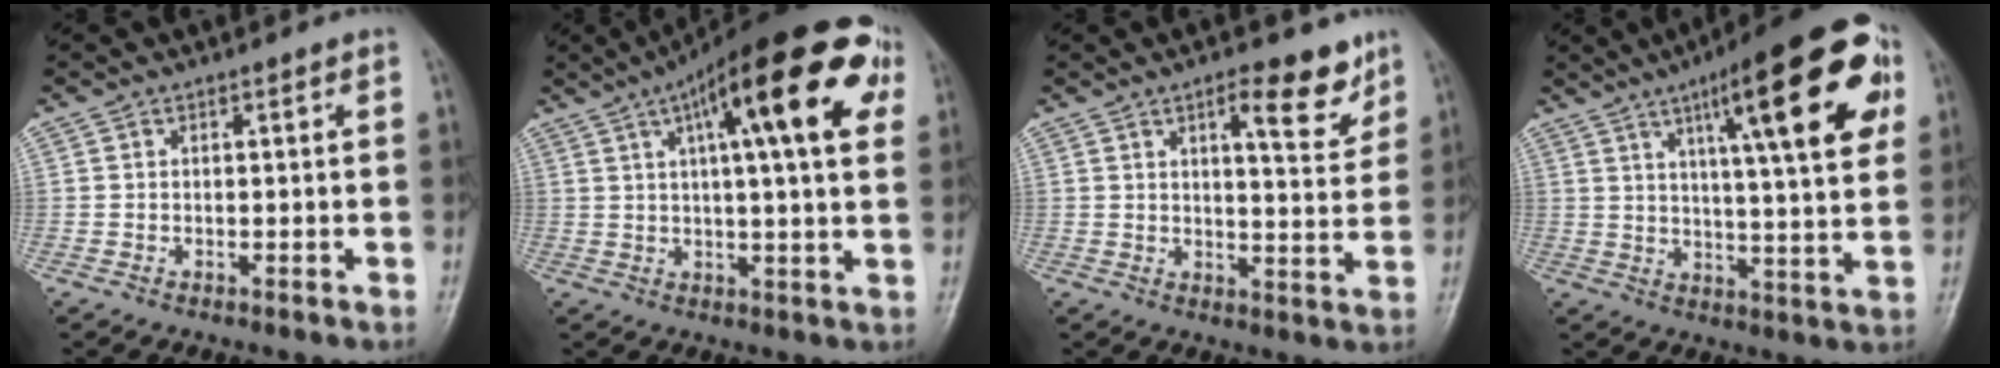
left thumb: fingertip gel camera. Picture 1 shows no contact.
{"total": 23.0, "force": [8.9, 6.2, 20.3], "torque": [-0.287, 0.021, 0.121]}
{"total": 8.6, "force": [5.2, 2.8, 6.2], "torque": [-0.065, -0.031, 0.072]}
{"total": 22.7, "force": [9.2, 5.3, 20.1], "torque": [-0.255, -0.007, 0.124]}